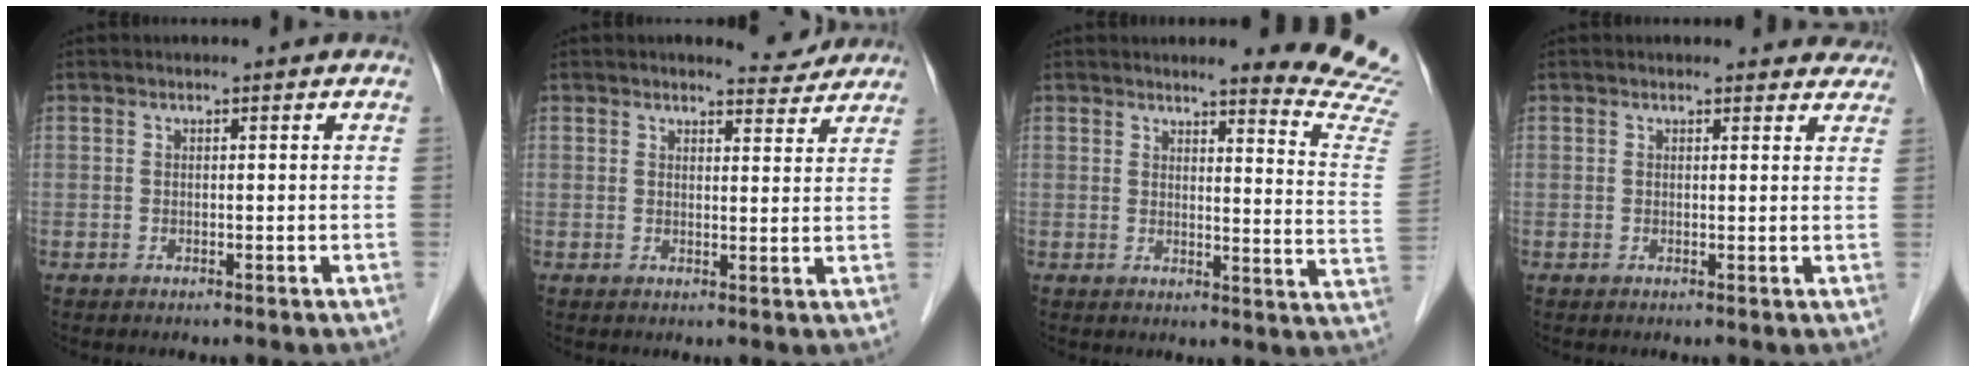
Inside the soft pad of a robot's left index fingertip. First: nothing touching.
{"total": 3.7, "force": [3.6, 0.8, 0.3], "torque": [-0.008, -0.006, 0.038]}
{"total": 13.1, "force": [12.6, -0.9, 3.1], "torque": [-0.022, -0.121, 0.114]}
{"total": 4.7, "force": [4.5, 1.4, 0.3], "torque": [0.011, -0.004, 0.029]}